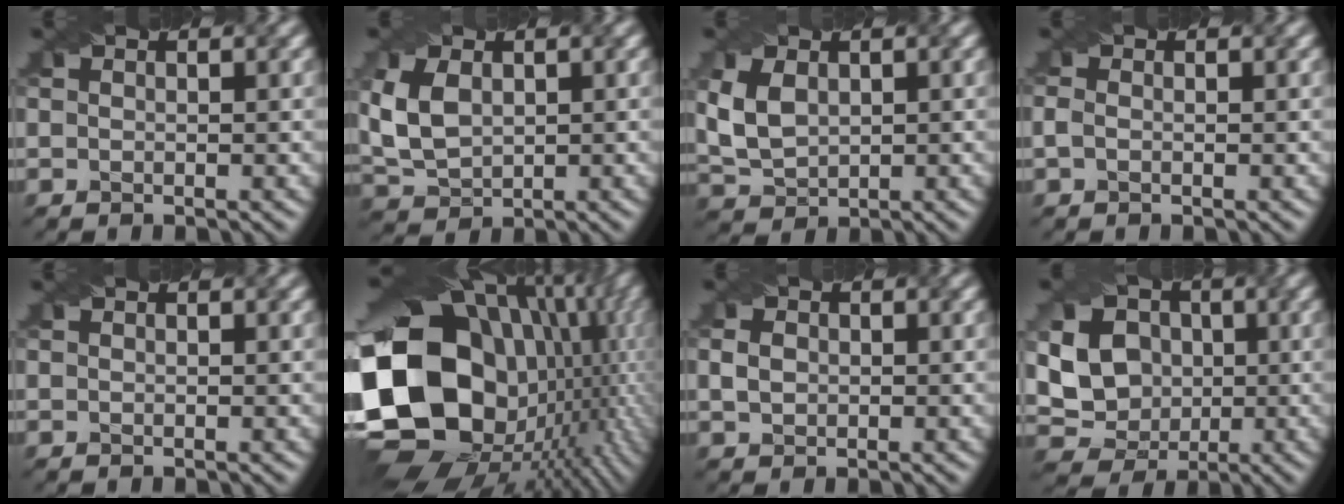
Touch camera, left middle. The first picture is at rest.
{"total": 4.8, "force": [0.6, 3.3, 3.5], "torque": [-0.091, 0.006, 0.015]}
{"total": 3.9, "force": [0.5, 2.7, 2.8], "torque": [-0.075, 0.003, 0.015]}
{"total": 1.0, "force": [-0.3, 0.6, 0.8], "torque": [-0.019, 0.005, -0.008]}
{"total": 0.0}
{"total": 21.4, "force": [-1.1, 16.5, 13.6], "torque": [-0.308, -0.022, 0.018]}
{"total": 1.6, "force": [-0.1, 1.3, 1.0], "torque": [-0.022, 0.004, -0.004]}
{"total": 10.2, "force": [1.8, 8.6, 5.1], "torque": [-0.088, 0.024, 0.019]}